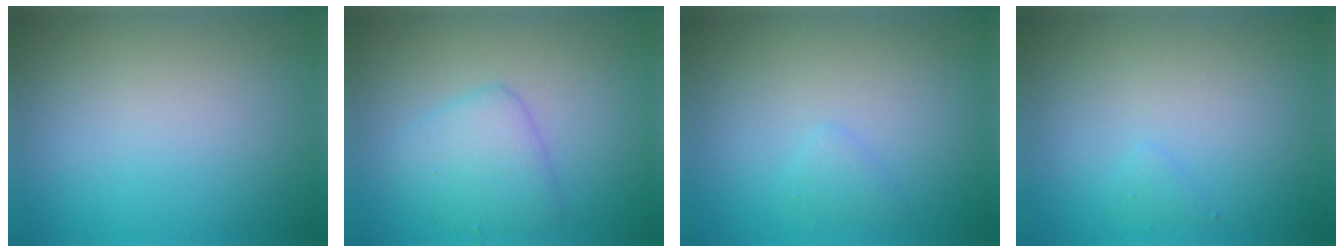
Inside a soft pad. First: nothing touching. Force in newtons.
{"total": 3.1, "press": 3.1, "slide": 0.1}
{"total": 0.9, "press": 0.9, "slide": 0.0}
{"total": 0.6, "press": 0.6, "slide": 0.0}